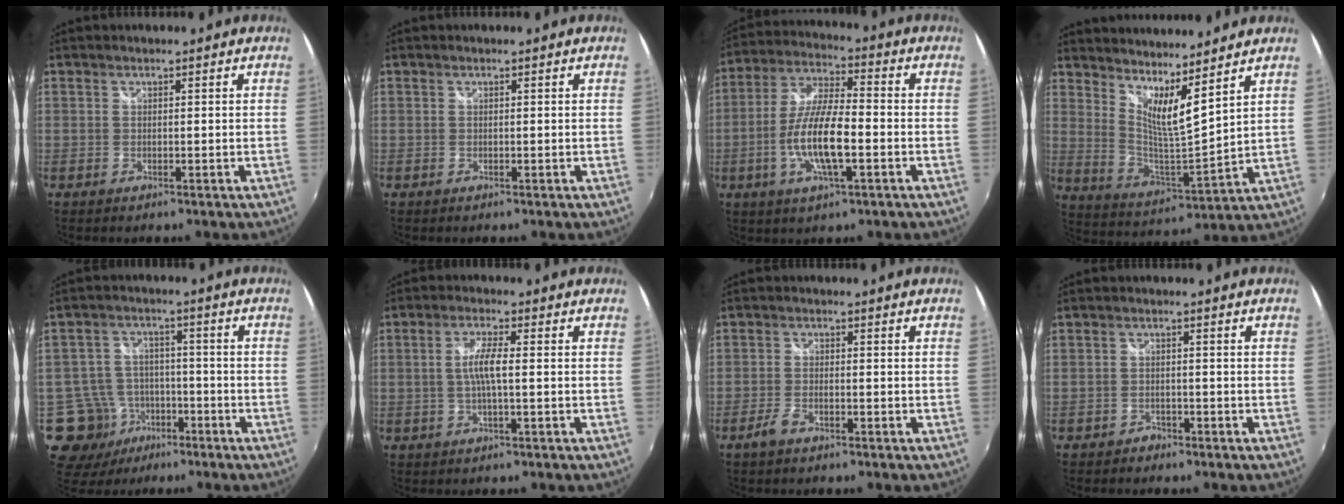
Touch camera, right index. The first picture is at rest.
{"total": 0.0}
{"total": 12.1, "force": [-3.6, 3.2, 11.1], "torque": [-0.228, -0.002, -0.068]}
{"total": 10.9, "force": [8.5, 0.8, 6.9], "torque": [-0.105, -0.019, 0.149]}
{"total": 11.2, "force": [-5.7, 9.2, 3.0], "torque": [-0.084, 0.016, -0.079]}
{"total": 4.4, "force": [-0.3, 0.3, 4.4], "torque": [-0.084, 0.001, -0.003]}
{"total": 3.2, "force": [-2.4, 1.1, 1.9], "torque": [-0.054, -0.001, -0.048]}
{"total": 2.2, "force": [-1.8, 1.2, 0.2], "torque": [-0.008, 0.002, -0.030]}